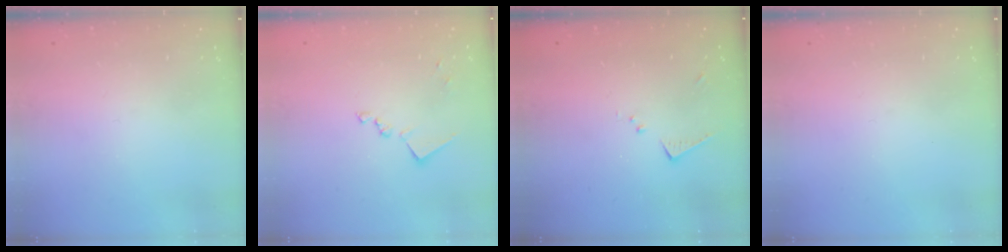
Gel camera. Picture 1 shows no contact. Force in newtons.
{"total": 9.9, "press": 9.8, "slide": 0.7}
{"total": 6.9, "press": 6.9, "slide": 0.3}
{"total": 0.0}